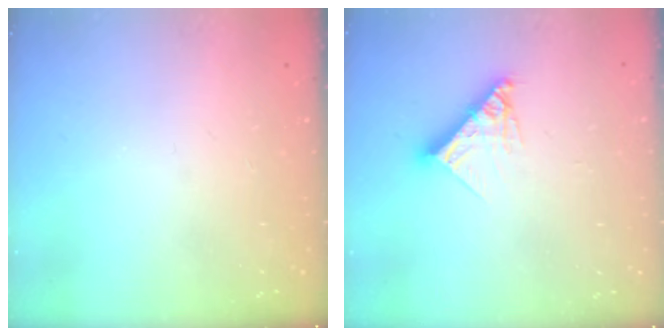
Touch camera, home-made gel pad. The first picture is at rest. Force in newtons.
{"total": 10.7, "press": 10.6, "slide": 0.9}